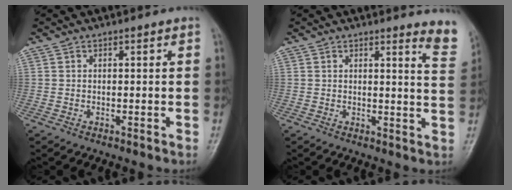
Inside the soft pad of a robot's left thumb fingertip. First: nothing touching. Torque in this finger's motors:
{"motor_torque": [0.16, -0.20, 0.05, -0.04, 0.04]}